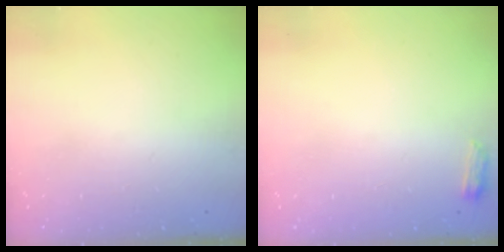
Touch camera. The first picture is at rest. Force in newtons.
{"total": 3.3, "press": 3.2, "slide": 0.5}